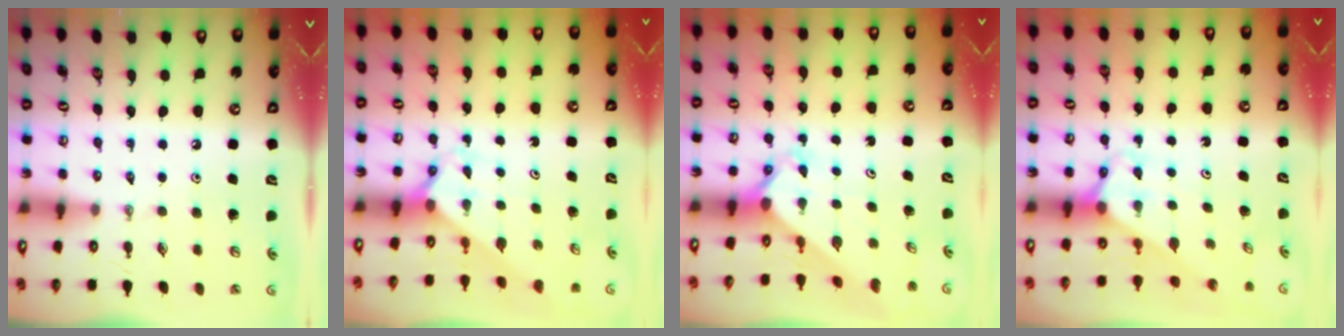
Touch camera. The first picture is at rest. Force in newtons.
{"total": 2.1, "press": 2.1, "slide": 0.1}
{"total": 2.4, "press": 2.4, "slide": 0.3}
{"total": 2.7, "press": 2.7, "slide": 0.2}